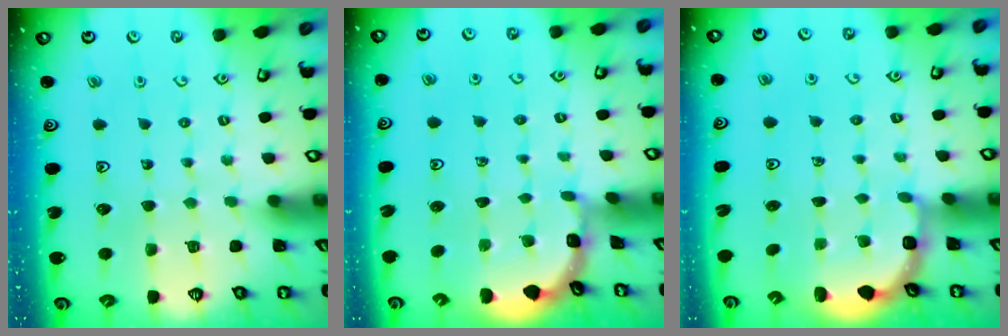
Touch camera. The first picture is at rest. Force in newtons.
{"total": 1.7, "press": 1.7, "slide": 0.1}
{"total": 3.0, "press": 2.3, "slide": 1.8}